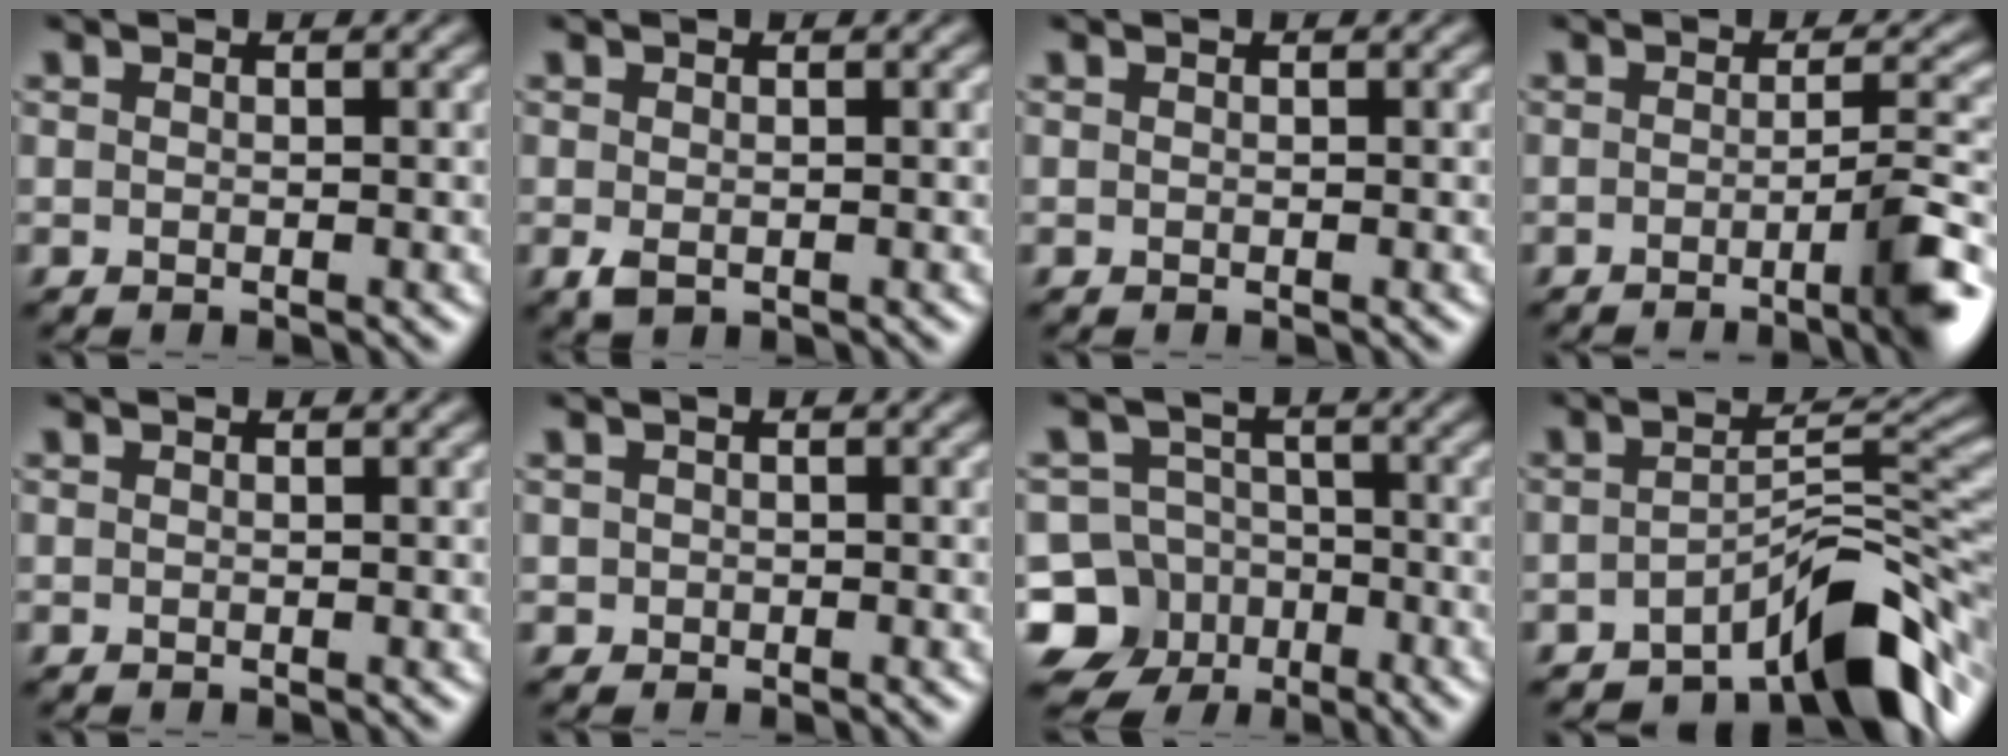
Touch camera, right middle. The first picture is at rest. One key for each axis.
{"total": 1.2, "fx": -0.4, "fy": 0.7, "fz": 0.9, "tx": -0.021, "ty": -0.006, "tz": -0.005}
{"total": 0.0}
{"total": 5.4, "fx": -2.1, "fy": 0.9, "fz": 4.9, "tx": -0.062, "ty": 0.000, "tz": -0.039}
{"total": 0.0}
{"total": 0.7, "fx": -0.1, "fy": 0.7, "fz": 0.0, "tx": 0.006, "ty": -0.003, "tz": -0.005}
{"total": 11.2, "fx": -6.1, "fy": 9.1, "fz": 1.8, "tx": -0.041, "ty": -0.031, "tz": -0.128}
{"total": 7.4, "fx": -4.9, "fy": 1.9, "fz": 5.3, "tx": -0.066, "ty": 0.007, "tz": -0.083}